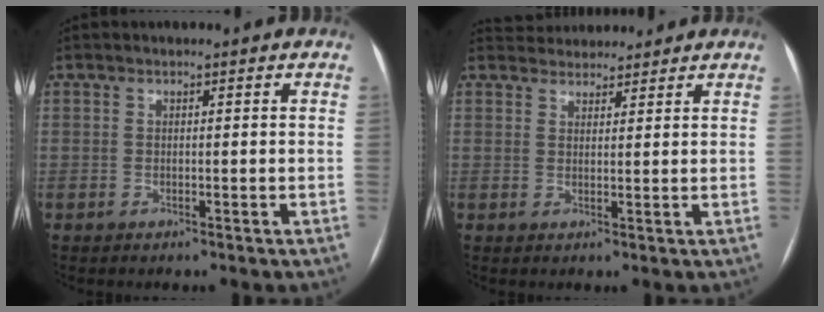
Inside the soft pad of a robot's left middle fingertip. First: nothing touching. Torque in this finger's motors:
{"motor_torque": [0.03, -0.07, -0.05, 0.00]}